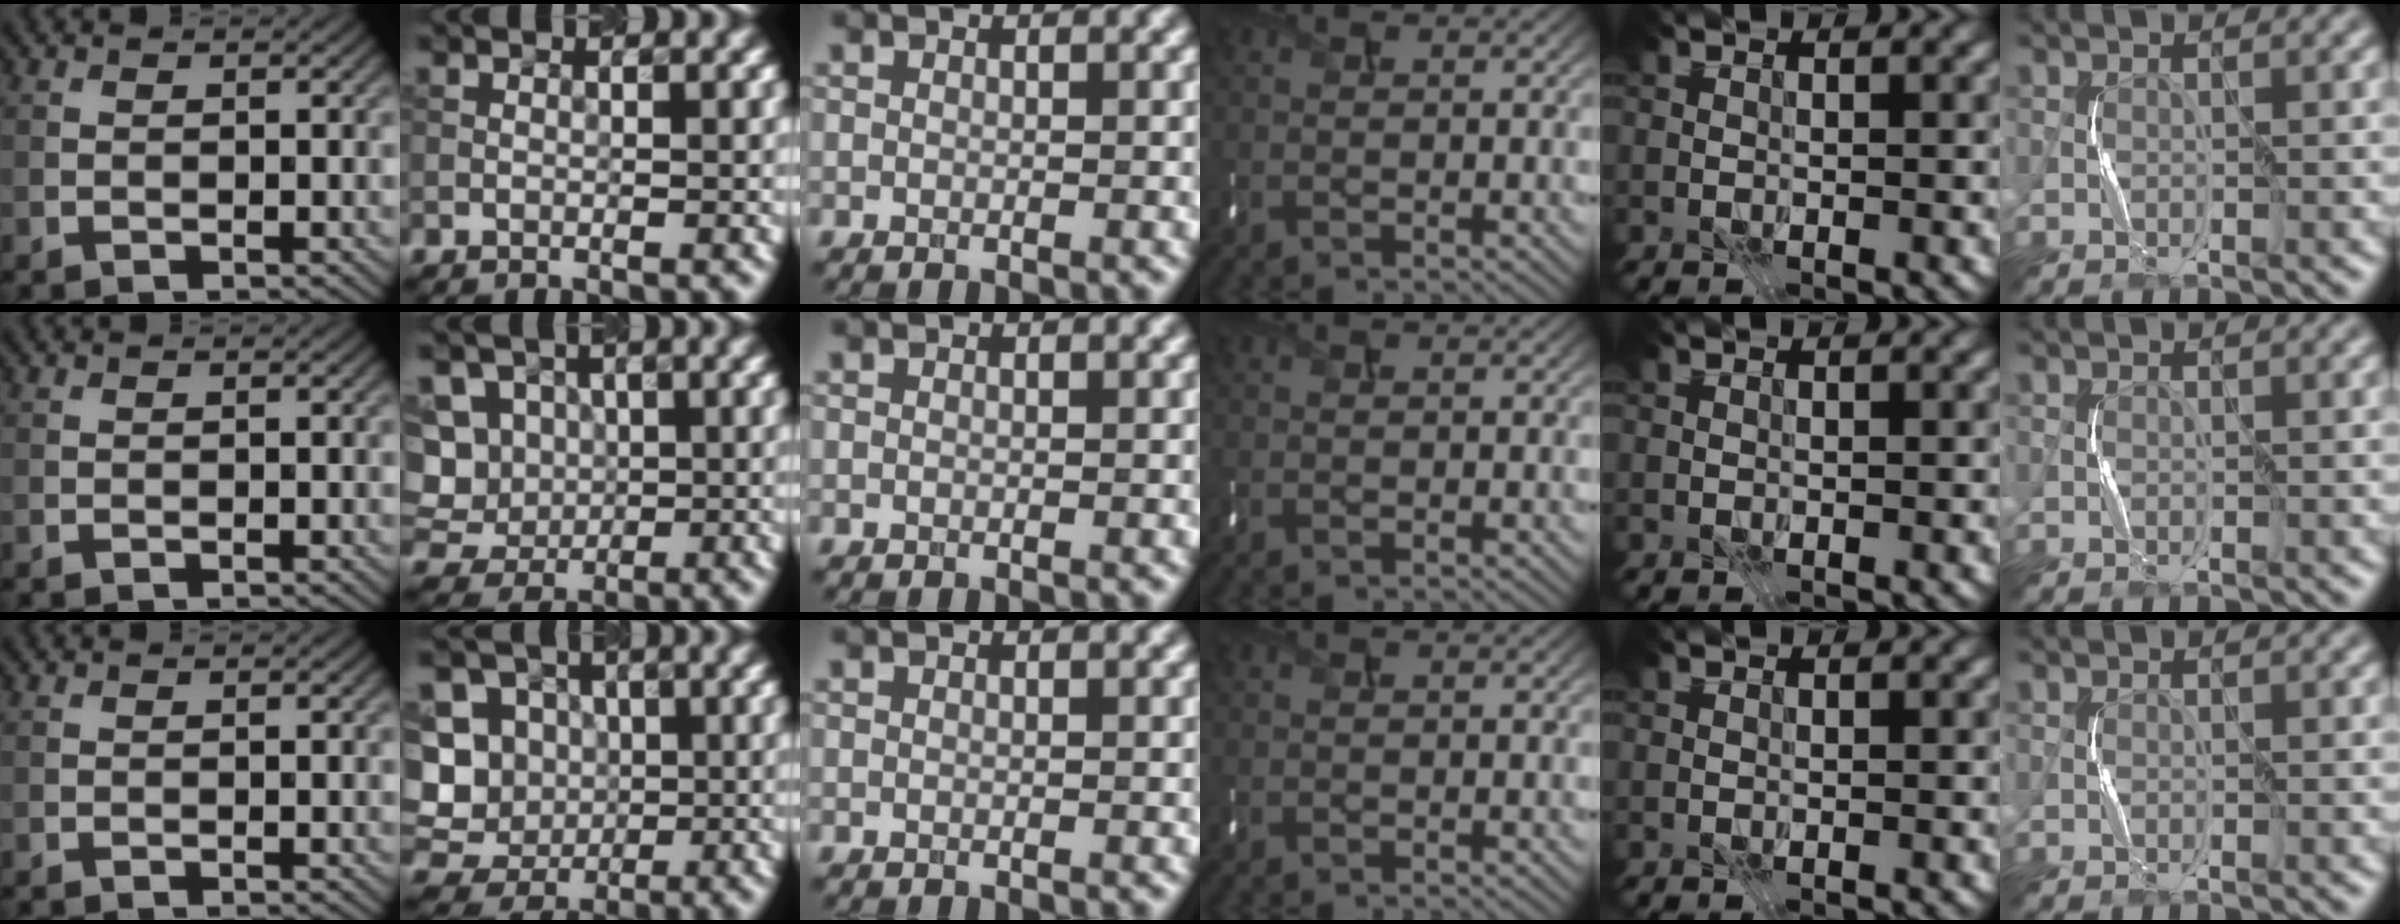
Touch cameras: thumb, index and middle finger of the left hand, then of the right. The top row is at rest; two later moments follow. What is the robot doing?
{"motion": "press", "object": "keyboard"}